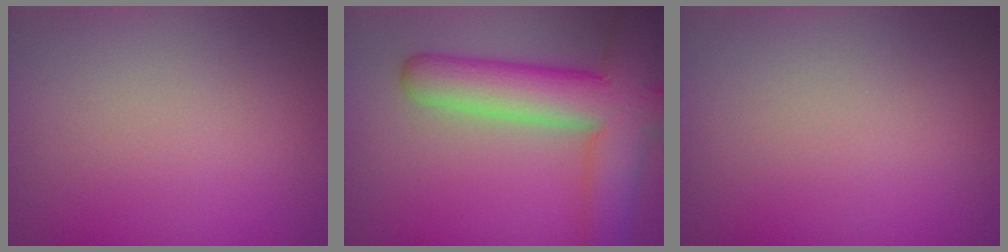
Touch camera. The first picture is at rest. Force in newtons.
{"total": 9.5, "press": 9.5, "slide": 0.5}
{"total": 0.0}